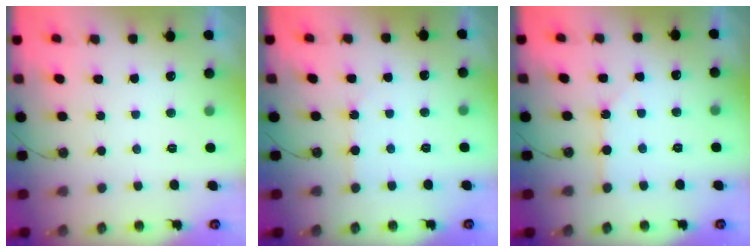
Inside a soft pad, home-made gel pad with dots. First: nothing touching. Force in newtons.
{"total": 2.9, "press": 2.9, "slide": 0.5}
{"total": 1.8, "press": 1.8, "slide": 0.1}